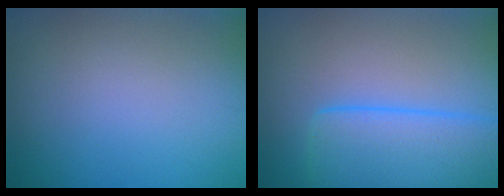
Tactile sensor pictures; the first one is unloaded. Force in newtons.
{"total": 8.1, "press": 8.1, "slide": 0.3}